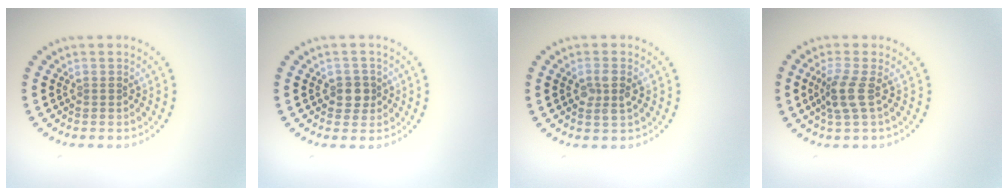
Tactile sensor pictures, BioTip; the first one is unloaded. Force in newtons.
{"total": 1.9, "press": 1.7, "slide": 0.8}
{"total": 2.1, "press": 2.0, "slide": 0.6}
{"total": 2.7, "press": 2.1, "slide": 1.7}